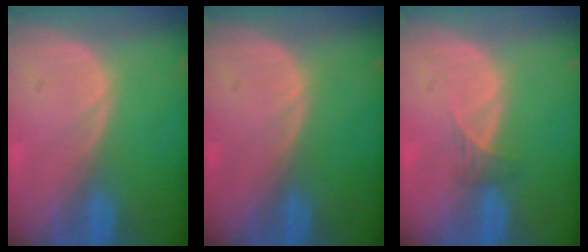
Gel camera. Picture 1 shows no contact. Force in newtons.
{"total": 0.0}
{"total": 1.6, "press": 1.3, "slide": 0.9}